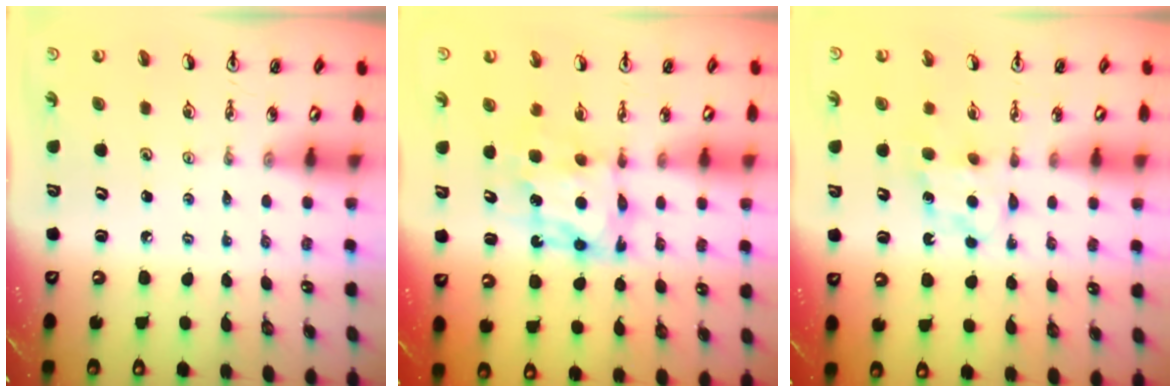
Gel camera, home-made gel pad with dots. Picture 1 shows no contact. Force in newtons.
{"total": 6.8, "press": 6.8, "slide": 0.7}
{"total": 5.9, "press": 5.9, "slide": 0.1}